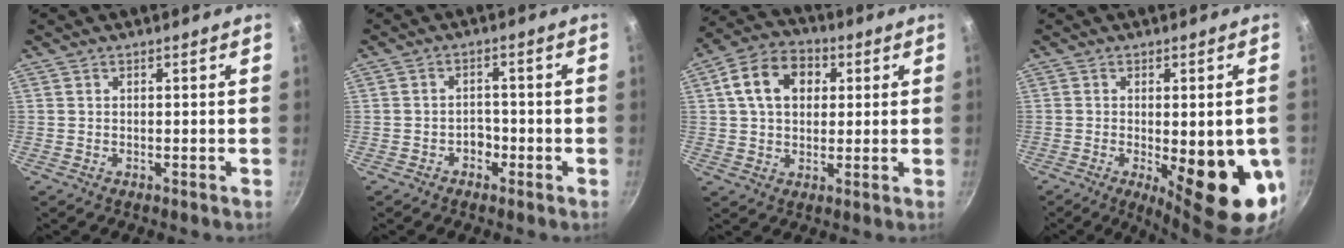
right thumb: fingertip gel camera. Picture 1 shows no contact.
{"total": 2.7, "force": [-1.4, 2.0, 1.2], "torque": [0.004, 0.019, -0.021]}
{"total": 11.6, "force": [2.9, 8.5, 7.4], "torque": [-0.101, 0.014, 0.035]}
{"total": 17.2, "force": [-3.8, 5.5, 15.9], "torque": [-0.188, -0.014, -0.037]}